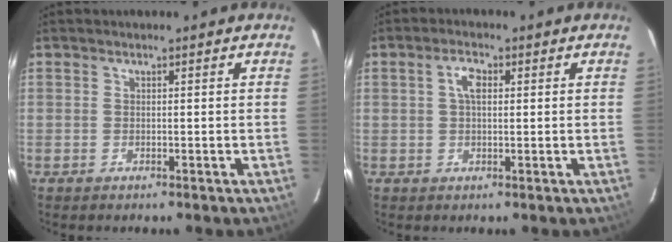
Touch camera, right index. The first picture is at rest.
{"total": 3.1, "force": [0.7, 1.5, 2.6], "torque": [-0.051, 0.010, 0.013]}